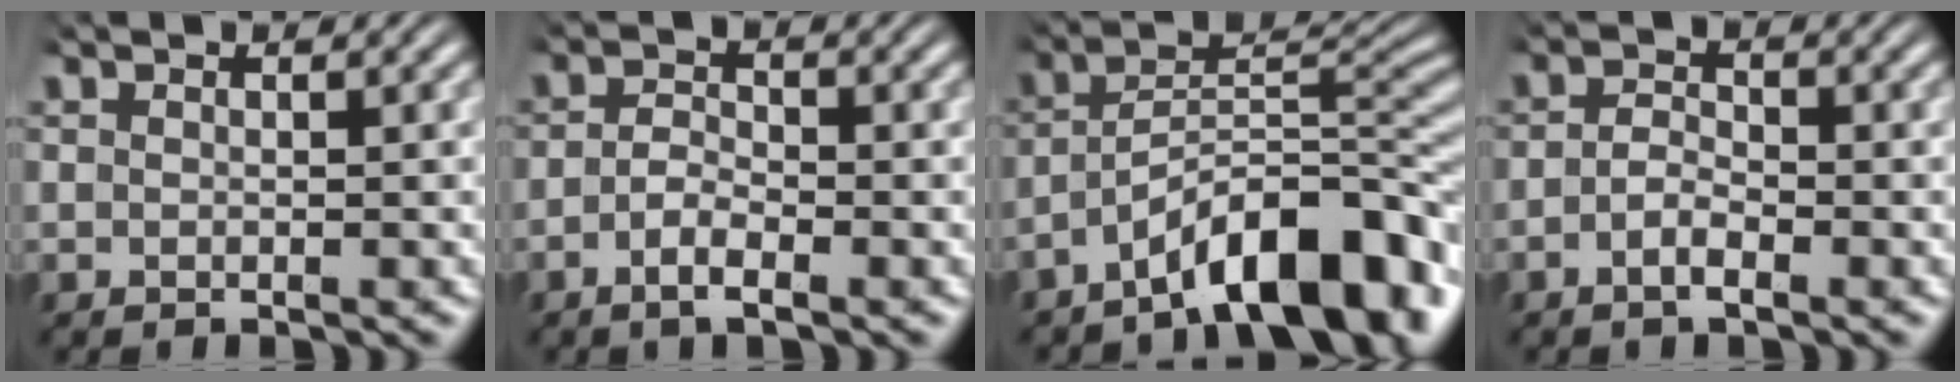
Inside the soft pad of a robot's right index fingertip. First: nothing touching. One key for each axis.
{"total": 2.4, "fx": -1.6, "fy": 0.9, "fz": 1.5, "tx": -0.034, "ty": -0.011, "tz": -0.028}
{"total": 9.5, "fx": -4.2, "fy": 4.1, "fz": 7.5, "tx": -0.111, "ty": -0.015, "tz": -0.063}
{"total": 2.1, "fx": -1.4, "fy": 0.9, "fz": 1.3, "tx": -0.026, "ty": -0.010, "tz": -0.026}